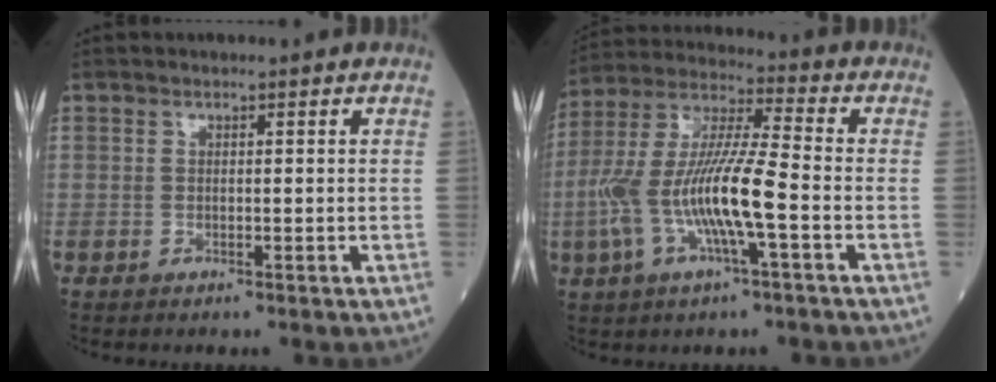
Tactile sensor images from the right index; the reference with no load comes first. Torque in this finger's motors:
{"motor_torque": [2.08, -0.06, 0.98, 0.21]}